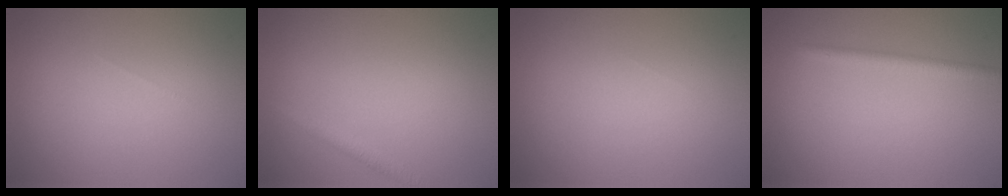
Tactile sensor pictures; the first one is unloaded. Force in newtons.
{"total": 1.2, "press": 1.2, "slide": 0.0}
{"total": 0.0}
{"total": 1.9, "press": 1.9, "slide": 0.2}